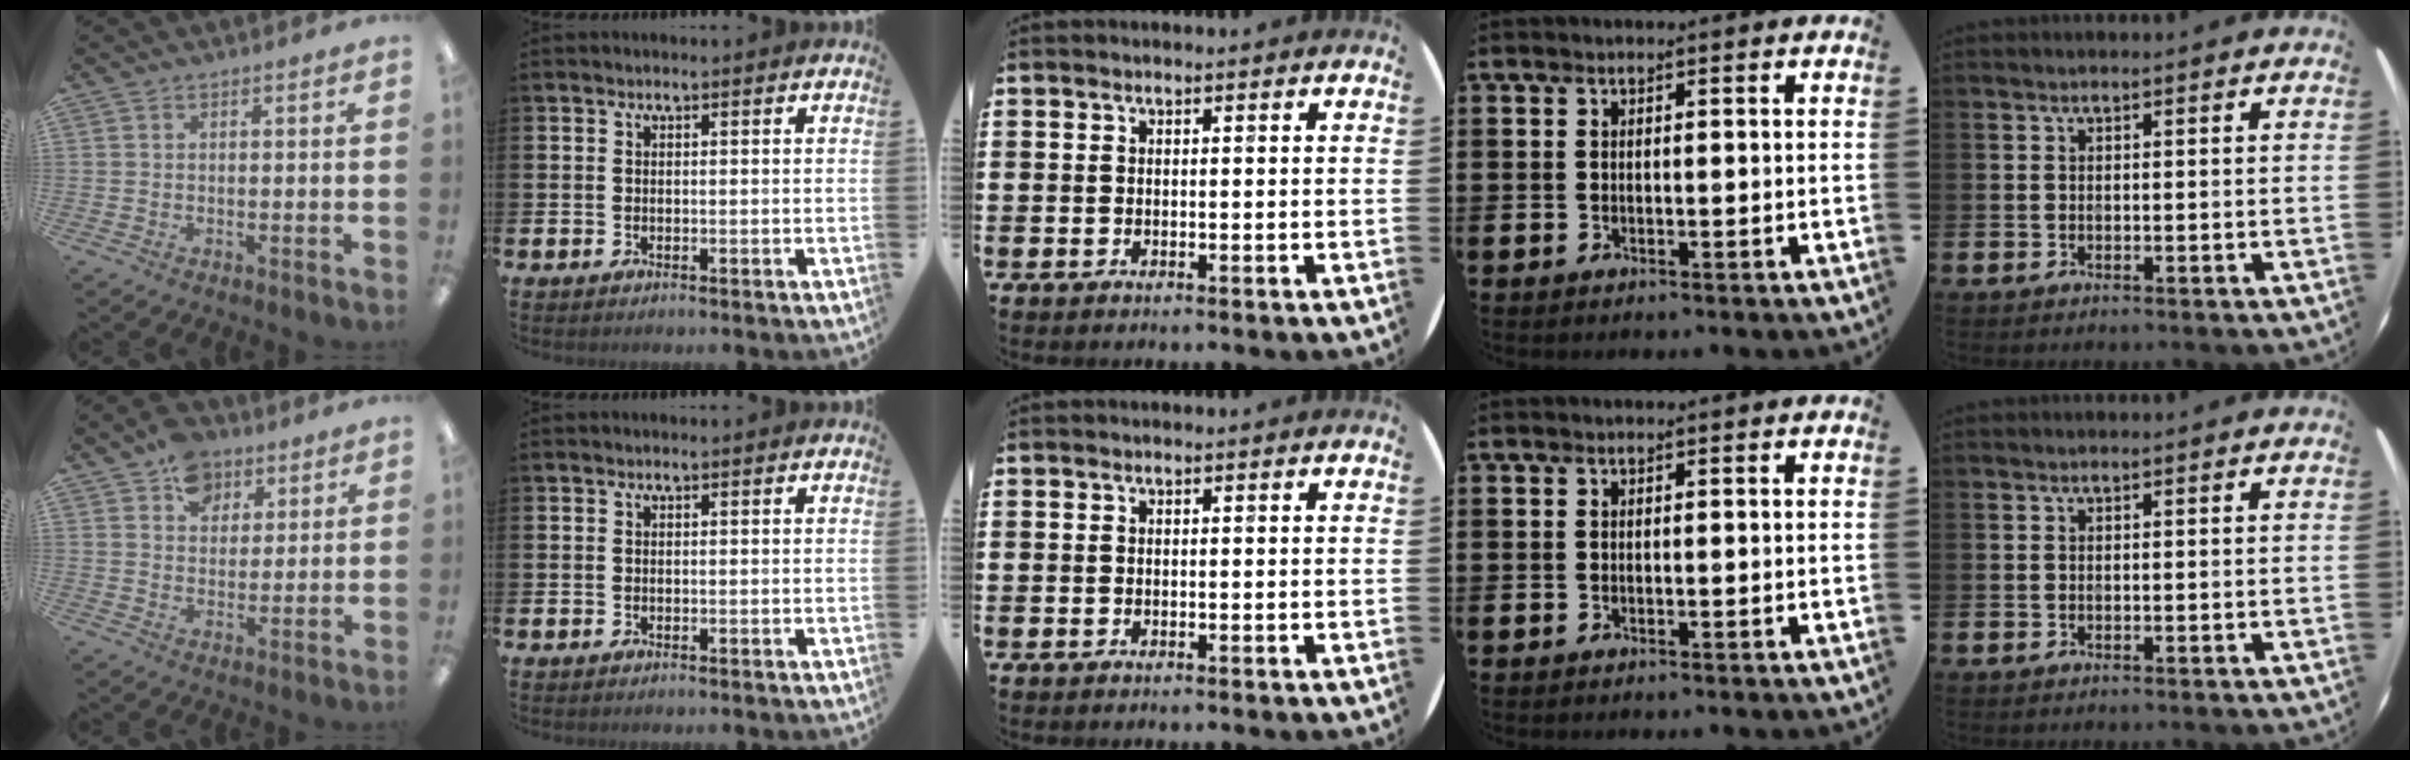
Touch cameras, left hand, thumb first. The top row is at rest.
{"thumb": {"total": 9.4, "force": [5.5, 6.7, 3.7], "torque": [-0.047, -0.020, 0.099]}}